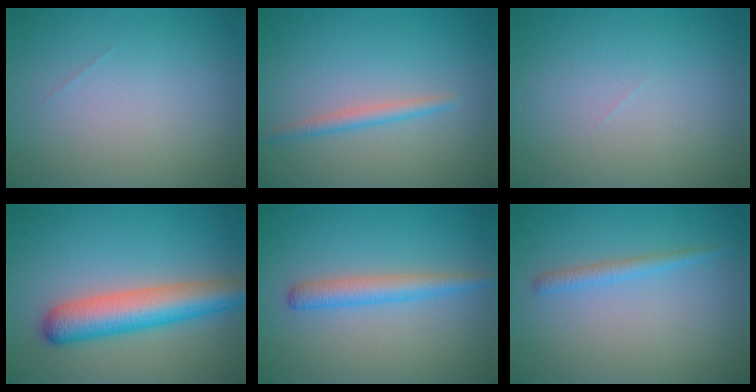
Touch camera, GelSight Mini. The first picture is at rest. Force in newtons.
{"total": 1.6, "press": 1.6, "slide": 0.0}
{"total": 0.0}
{"total": 6.3, "press": 6.3, "slide": 0.3}
{"total": 2.6, "press": 2.6, "slide": 0.1}
{"total": 1.5, "press": 1.5, "slide": 0.0}